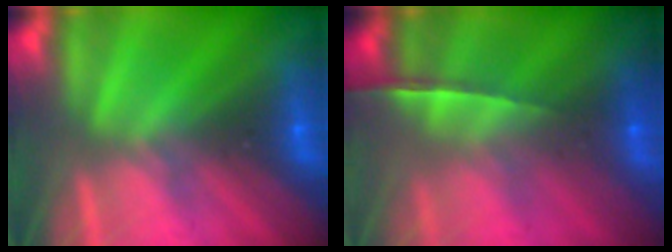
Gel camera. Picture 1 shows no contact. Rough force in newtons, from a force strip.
{"total": 1.7}